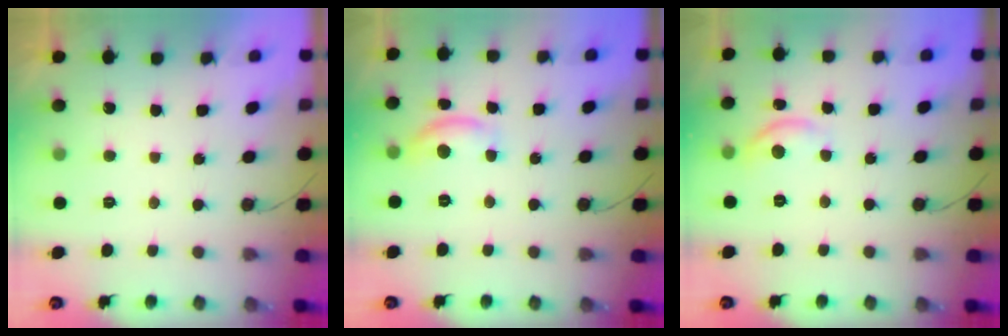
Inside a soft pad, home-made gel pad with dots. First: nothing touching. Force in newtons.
{"total": 9.2, "press": 9.2, "slide": 0.6}
{"total": 7.7, "press": 7.7, "slide": 0.5}